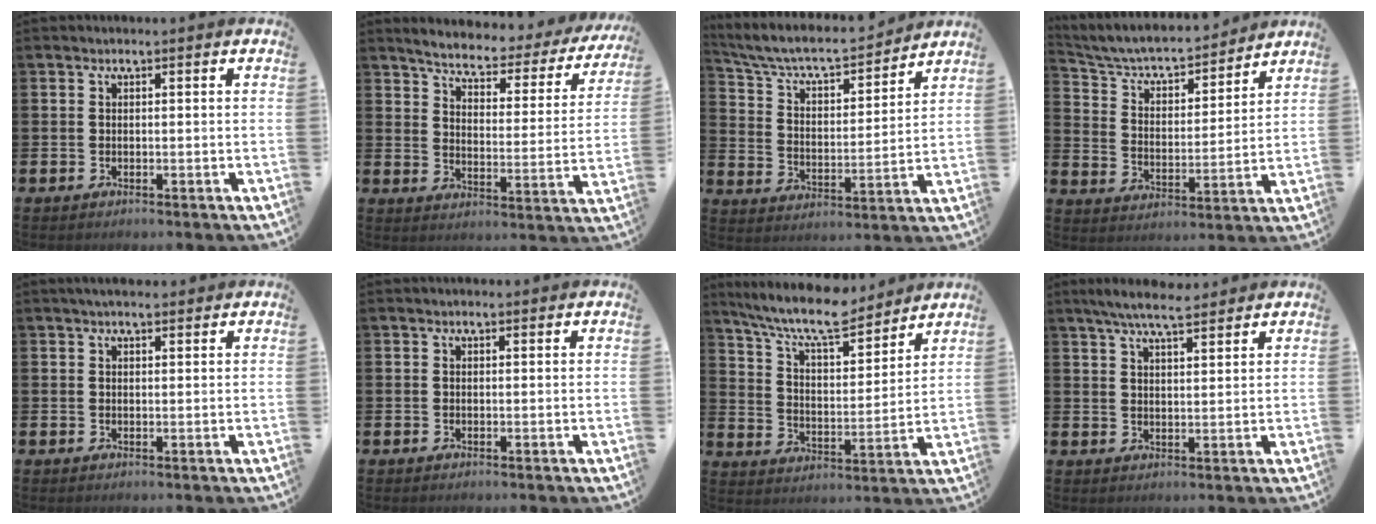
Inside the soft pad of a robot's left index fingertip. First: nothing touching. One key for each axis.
{"total": 4.8, "fx": 4.4, "fy": 1.1, "fz": 1.5, "tx": -0.059, "ty": -0.035, "tz": 0.067}
{"total": 7.4, "fx": 6.7, "fy": 2.1, "fz": 2.5, "tx": -0.087, "ty": -0.045, "tz": 0.111}
{"total": 6.1, "fx": 5.6, "fy": 1.7, "fz": 1.7, "tx": -0.069, "ty": -0.044, "tz": 0.092}
{"total": 2.3, "fx": 2.0, "fy": 0.7, "fz": 0.9, "tx": -0.011, "ty": -0.001, "tz": 0.034}
{"total": 0.6, "fx": 0.6, "fy": 0.2, "fz": 0.2, "tx": 0.005, "ty": -0.001, "tz": 0.008}
{"total": 10.0, "fx": 9.0, "fy": 1.9, "fz": 4.0, "tx": -0.101, "ty": -0.057, "tz": 0.157}
{"total": 6.1, "fx": 5.5, "fy": 0.9, "fz": 2.5, "tx": -0.052, "ty": -0.019, "tz": 0.097}